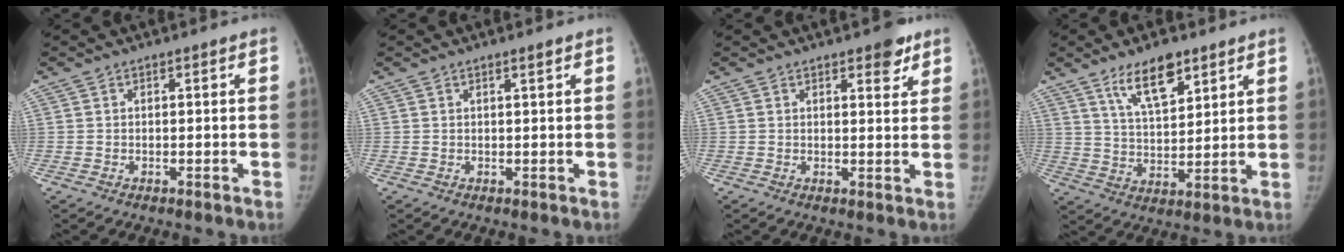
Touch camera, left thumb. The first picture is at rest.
{"total": 0.9, "force": [0.6, 0.0, 0.6], "torque": [-0.010, -0.003, 0.011]}
{"total": 4.2, "force": [2.7, 1.8, 2.7], "torque": [-0.016, -0.014, 0.033]}
{"total": 10.1, "force": [6.4, 4.1, 6.7], "torque": [-0.097, -0.037, 0.120]}